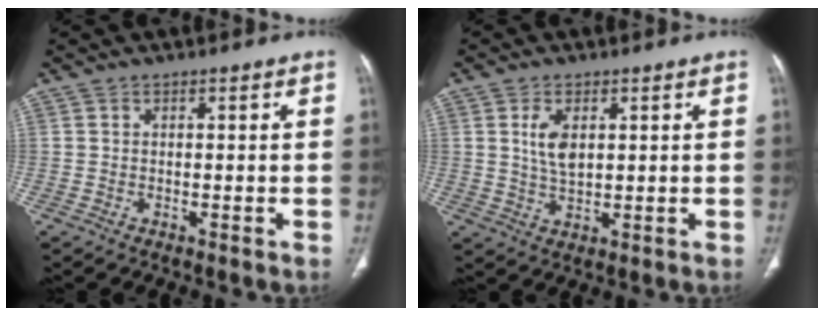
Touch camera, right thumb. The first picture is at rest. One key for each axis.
{"total": 5.2, "fx": 1.5, "fy": 2.8, "fz": 4.1, "tx": -0.077, "ty": -0.009, "tz": 0.034}